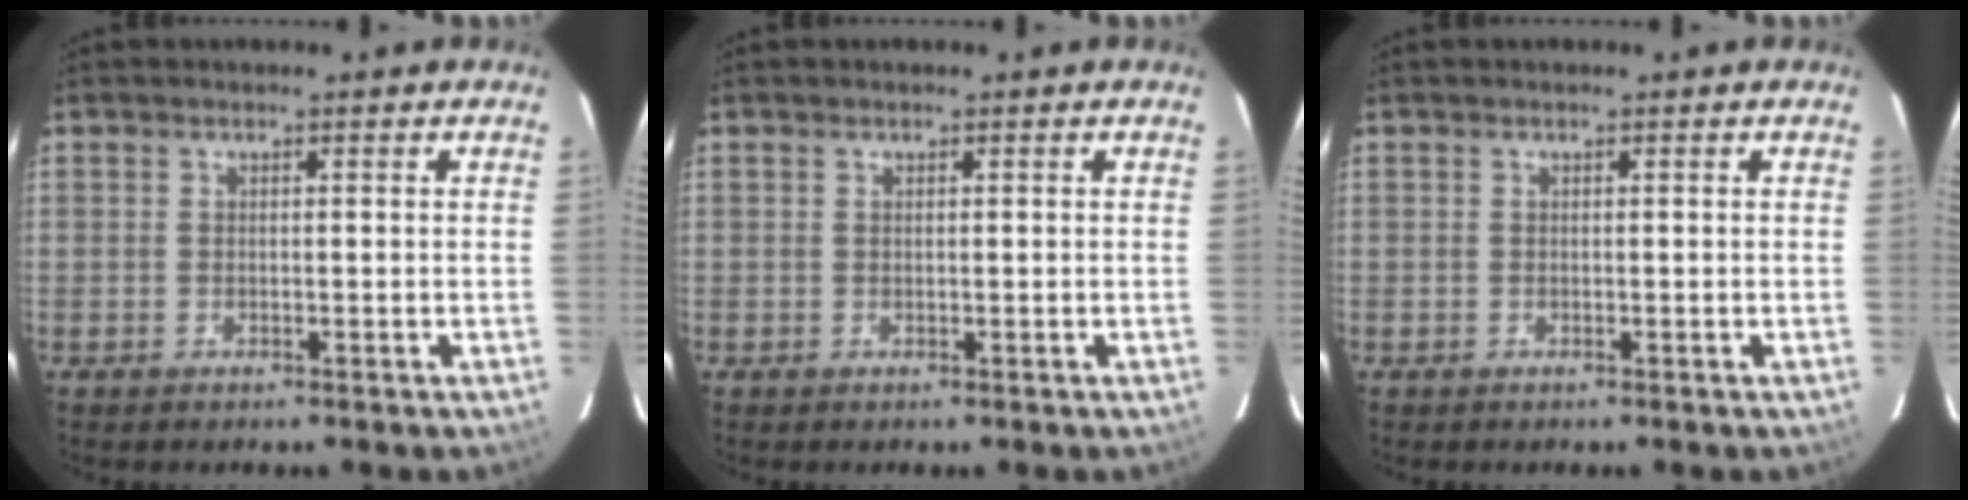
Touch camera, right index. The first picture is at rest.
{"total": 0.0}
{"total": 0.0}